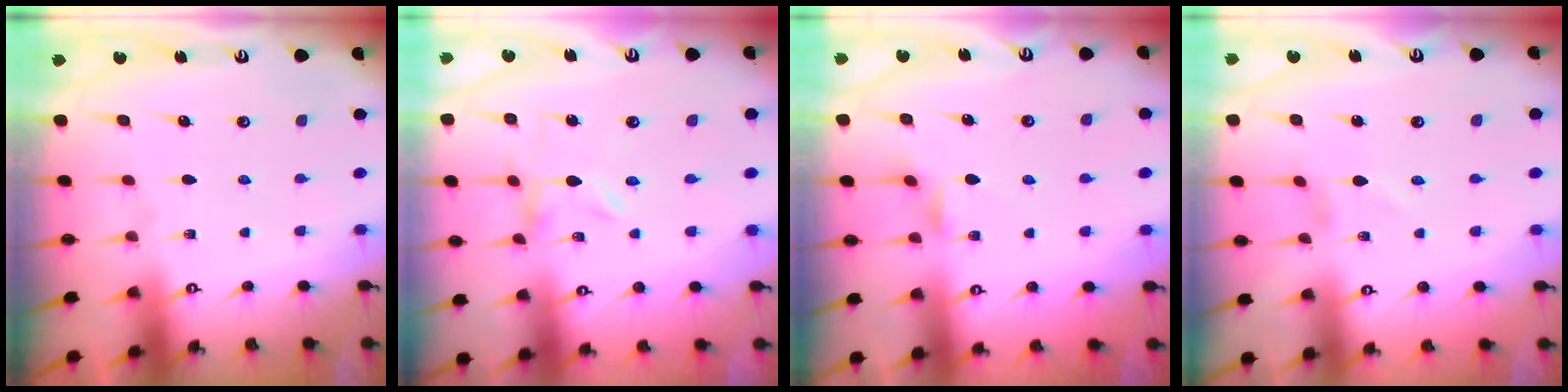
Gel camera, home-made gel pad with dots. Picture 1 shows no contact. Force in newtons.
{"total": 0.0}
{"total": 2.4, "press": 2.3, "slide": 0.5}
{"total": 1.0, "press": 1.0, "slide": 0.1}